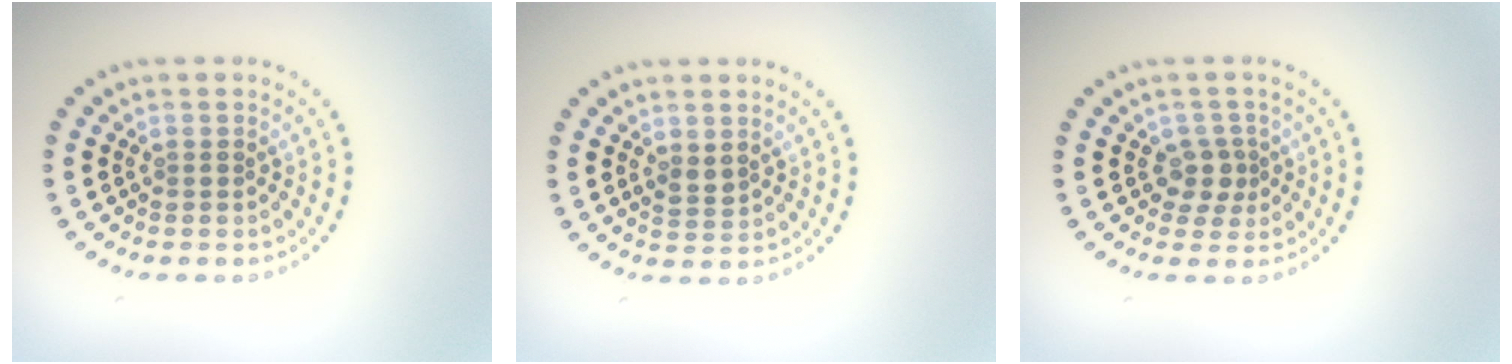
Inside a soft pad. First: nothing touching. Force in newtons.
{"total": 1.2, "press": 1.1, "slide": 0.4}
{"total": 1.9, "press": 1.7, "slide": 1.0}